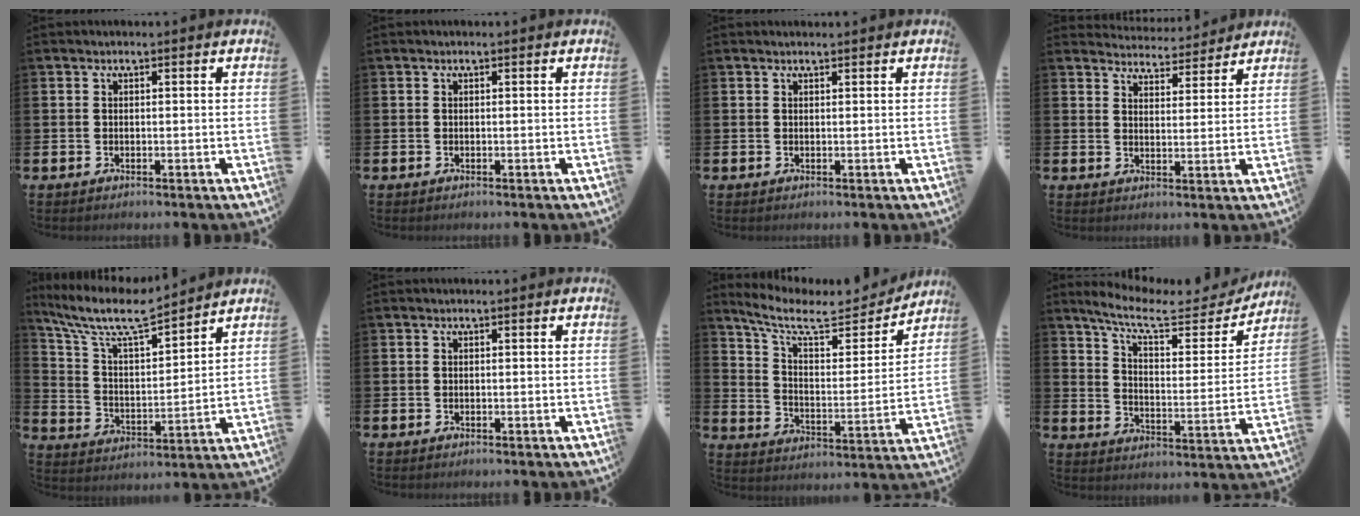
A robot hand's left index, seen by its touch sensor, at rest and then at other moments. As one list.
[{"total": 0.0}, {"total": 0.6, "force": [0.6, 0.1, 0.1], "torque": [0.010, -0.004, 0.009]}, {"total": 4.4, "force": [4.3, 0.7, -0.1], "torque": [-0.008, -0.030, 0.076]}, {"total": 9.6, "force": [8.4, 2.0, 4.2], "torque": [-0.110, -0.048, 0.145]}, {"total": 0.0}, {"total": 9.3, "force": [7.9, 2.9, 3.9], "torque": [-0.096, -0.054, 0.133]}, {"total": 9.9, "force": [8.6, 2.6, 4.2], "torque": [-0.101, -0.050, 0.145]}]